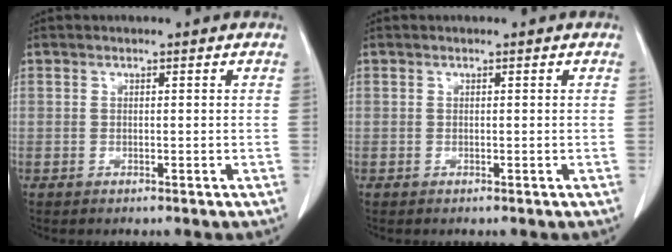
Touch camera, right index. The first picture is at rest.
{"total": 0.0}